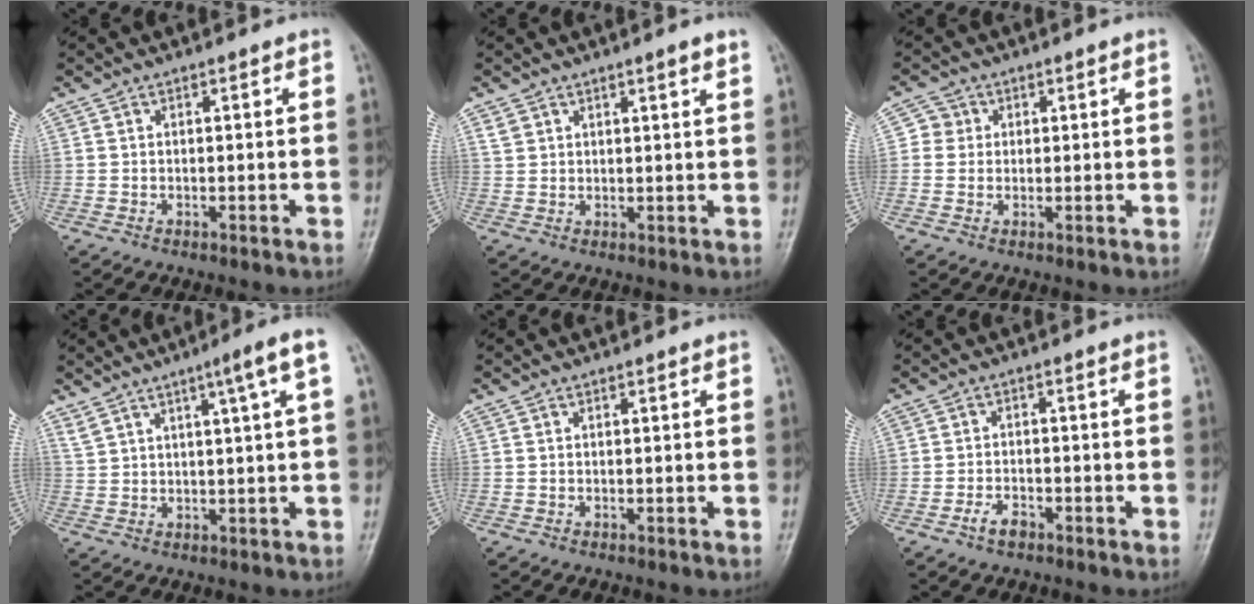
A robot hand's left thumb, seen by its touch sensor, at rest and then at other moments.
{"total": 3.2, "force": [2.4, 0.6, 1.9], "torque": [-0.027, -0.013, 0.044]}
{"total": 2.8, "force": [0.5, 2.8, 0.4], "torque": [0.017, 0.004, 0.000]}
{"total": 7.4, "force": [3.7, 0.0, 6.4], "torque": [-0.105, -0.005, 0.065]}
{"total": 0.0}
{"total": 2.8, "force": [-1.9, 1.4, 1.5], "torque": [-0.028, 0.015, -0.033]}